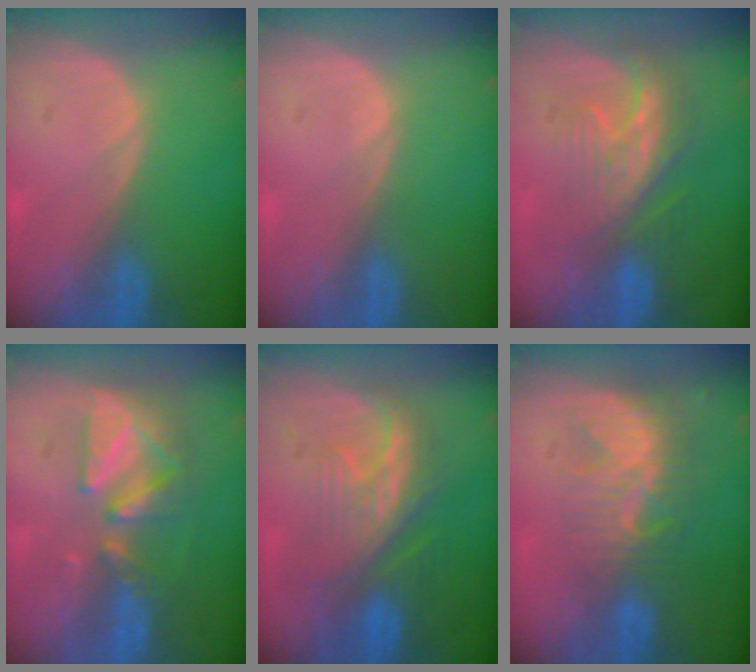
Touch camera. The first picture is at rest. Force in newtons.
{"total": 0.6, "press": 0.1, "slide": 0.6}
{"total": 8.8, "press": 7.5, "slide": 4.6}
{"total": 9.0, "press": 7.9, "slide": 4.4}
{"total": 8.4, "press": 8.1, "slide": 1.9}
{"total": 8.9, "press": 7.6, "slide": 4.6}